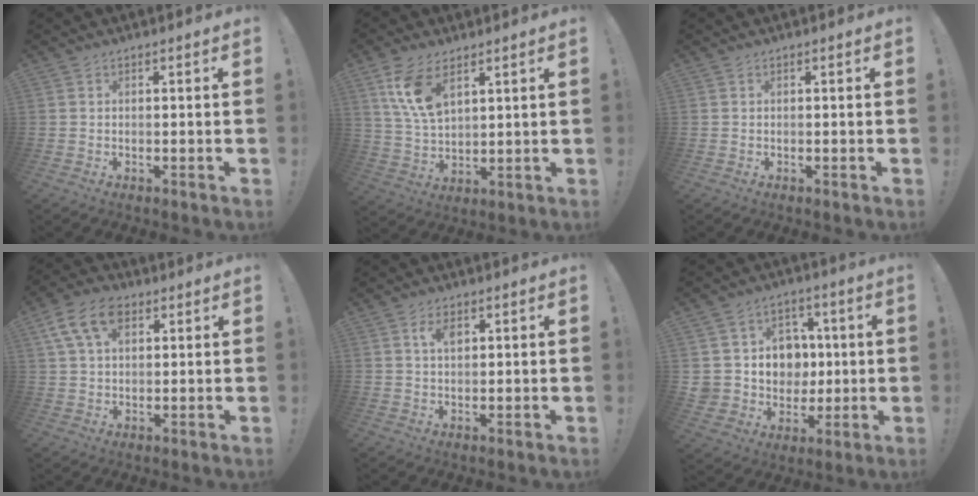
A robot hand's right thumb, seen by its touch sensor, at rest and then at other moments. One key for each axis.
{"total": 11.1, "fx": 6.0, "fy": 5.7, "fz": 7.3, "tx": -0.153, "ty": -0.015, "tz": 0.113}
{"total": 0.0}
{"total": 11.1, "fx": 4.8, "fy": 6.8, "fz": 7.3, "tx": -0.130, "ty": -0.006, "tz": 0.091}
{"total": 3.9, "fx": 1.7, "fy": 1.9, "fz": 3.0, "tx": -0.047, "ty": 0.000, "tz": 0.025}
{"total": 11.5, "fx": 0.8, "fy": 11.1, "fz": 2.7, "tx": -0.031, "ty": -0.002, "tz": 0.047}